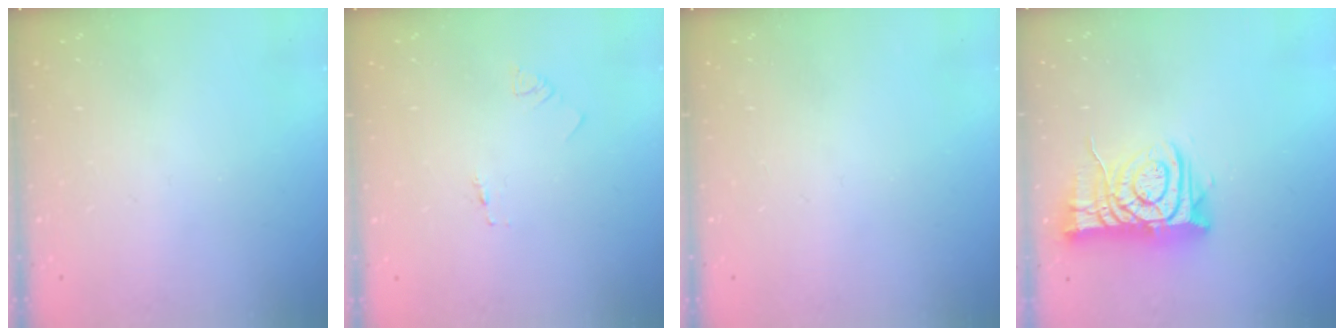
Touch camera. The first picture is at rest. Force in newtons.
{"total": 1.6, "press": 1.6, "slide": 0.1}
{"total": 0.0}
{"total": 10.6, "press": 10.6, "slide": 1.0}